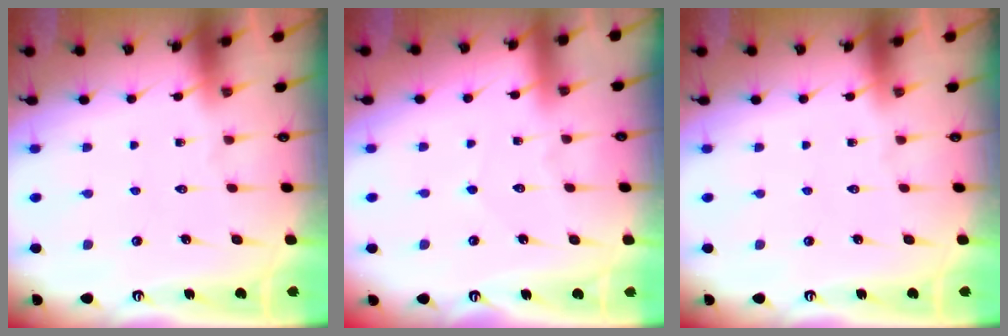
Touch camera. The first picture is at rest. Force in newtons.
{"total": 2.9, "press": 2.9, "slide": 0.3}
{"total": 0.0}